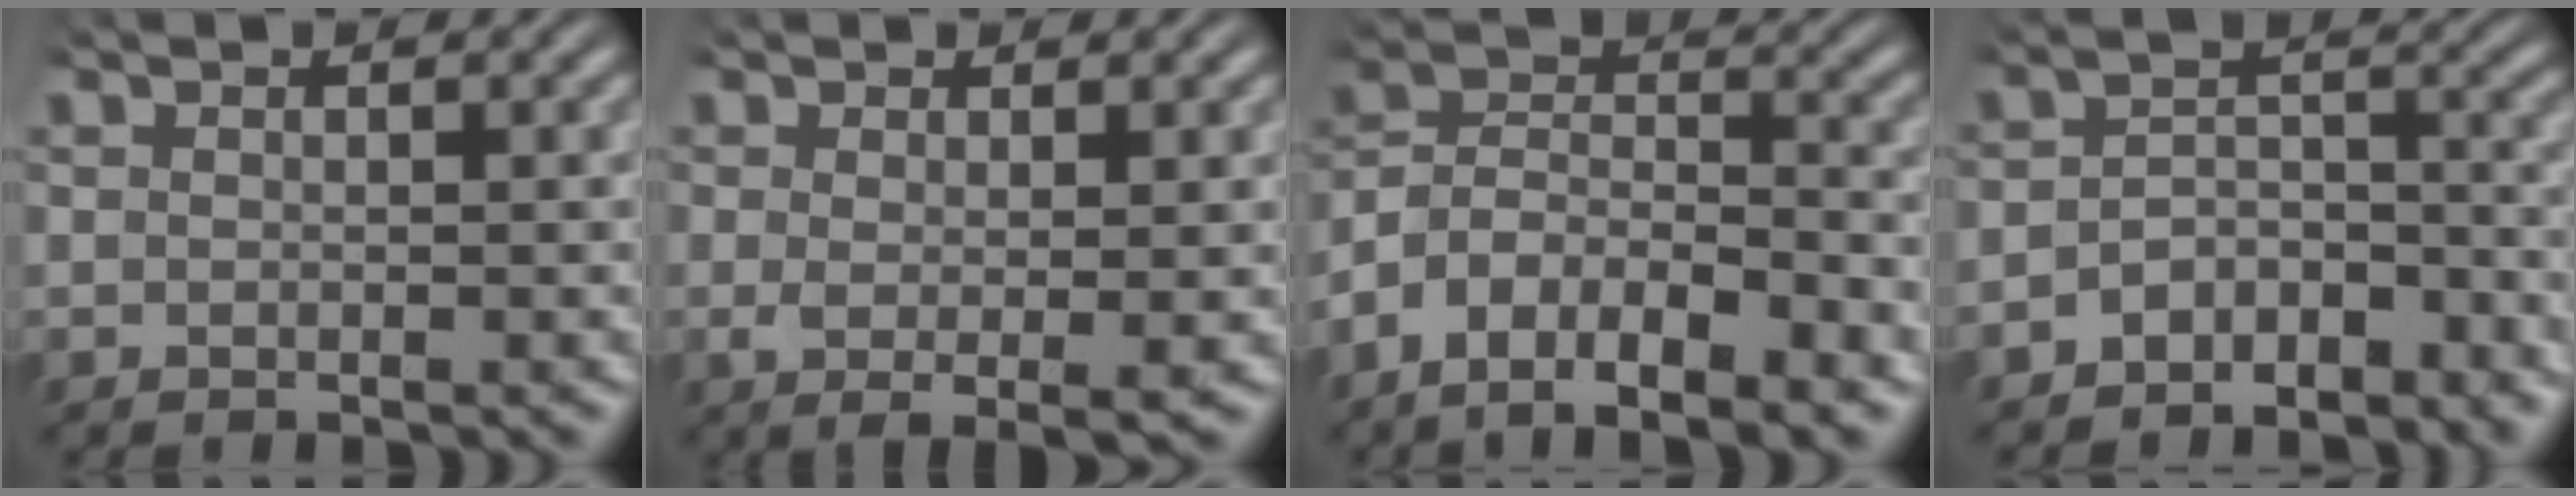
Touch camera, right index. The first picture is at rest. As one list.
[{"total": 2.6, "force": [-0.6, 0.2, 2.6], "torque": [-0.046, -0.023, 0.003]}, {"total": 10.8, "force": [-4.5, 9.0, 4.0], "torque": [-0.118, -0.037, -0.092]}, {"total": 5.8, "force": [-5.1, 2.3, 1.8], "torque": [-0.022, -0.013, -0.083]}]